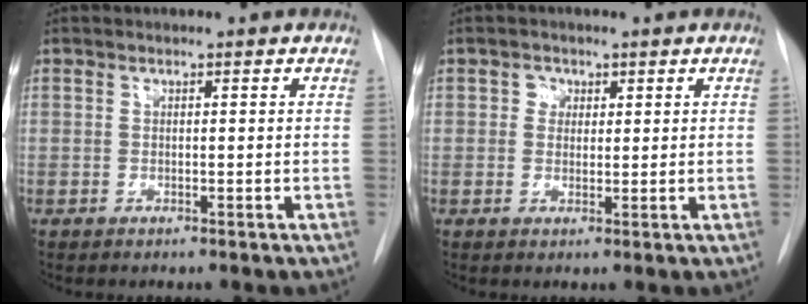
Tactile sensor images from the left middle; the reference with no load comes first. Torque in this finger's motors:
{"motor_torque": [-0.08, 0.04, 0.02, -0.01]}